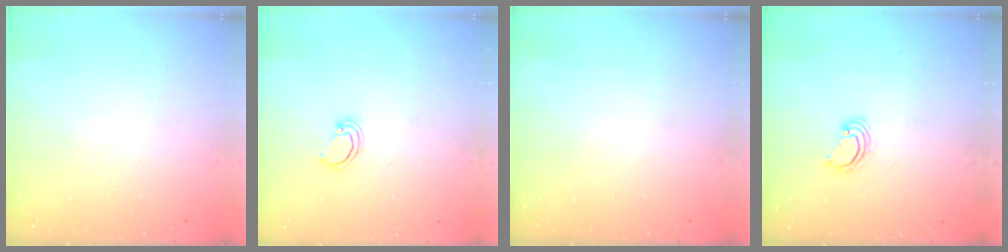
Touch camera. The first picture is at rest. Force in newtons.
{"total": 2.6, "press": 2.6, "slide": 0.3}
{"total": 0.0}
{"total": 2.2, "press": 2.2, "slide": 0.1}